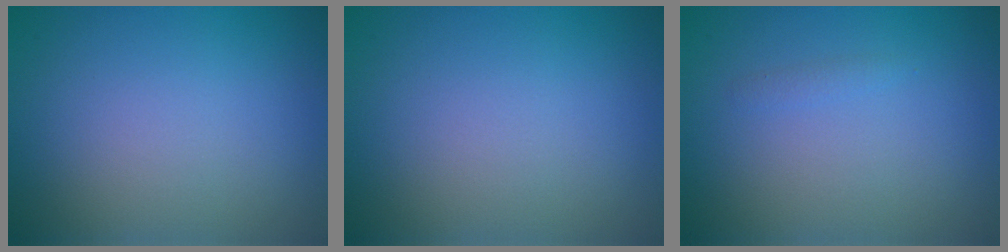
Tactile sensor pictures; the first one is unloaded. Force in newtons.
{"total": 0.0}
{"total": 0.6, "press": 0.6, "slide": 0.0}